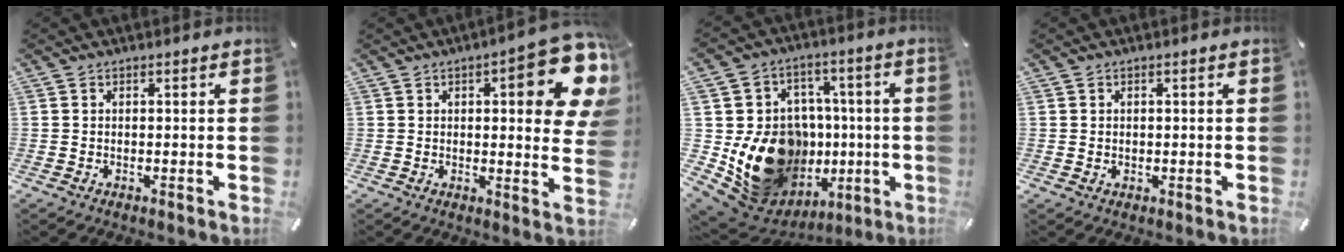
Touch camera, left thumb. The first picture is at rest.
{"total": 16.9, "force": [6.6, 5.3, 14.7], "torque": [-0.173, -0.038, 0.096]}
{"total": 21.1, "force": [-3.4, 17.5, 11.3], "torque": [-0.187, -0.001, -0.013]}
{"total": 1.0, "force": [0.3, 0.9, 0.1], "torque": [-0.002, 0.005, 0.004]}